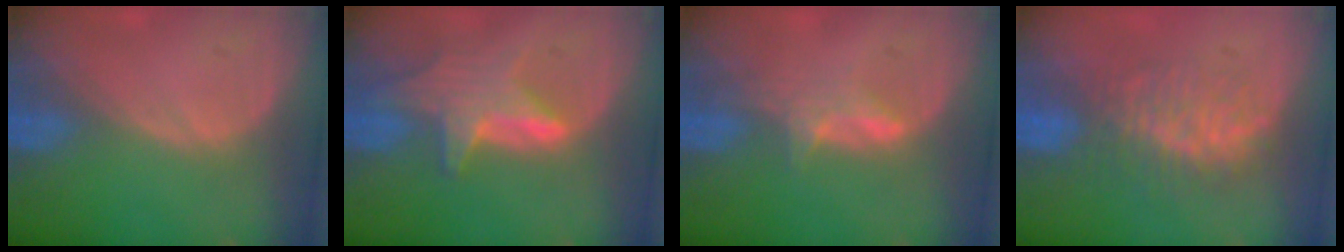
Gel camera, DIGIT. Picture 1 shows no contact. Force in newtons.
{"total": 6.9, "press": 6.5, "slide": 2.4}
{"total": 2.8, "press": 2.8, "slide": 0.4}
{"total": 7.5, "press": 7.2, "slide": 2.3}